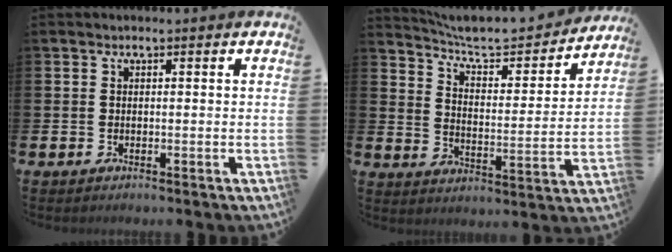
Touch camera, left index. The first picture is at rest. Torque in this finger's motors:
{"motor_torque": [0.40, -0.94, 0.06, 0.07]}